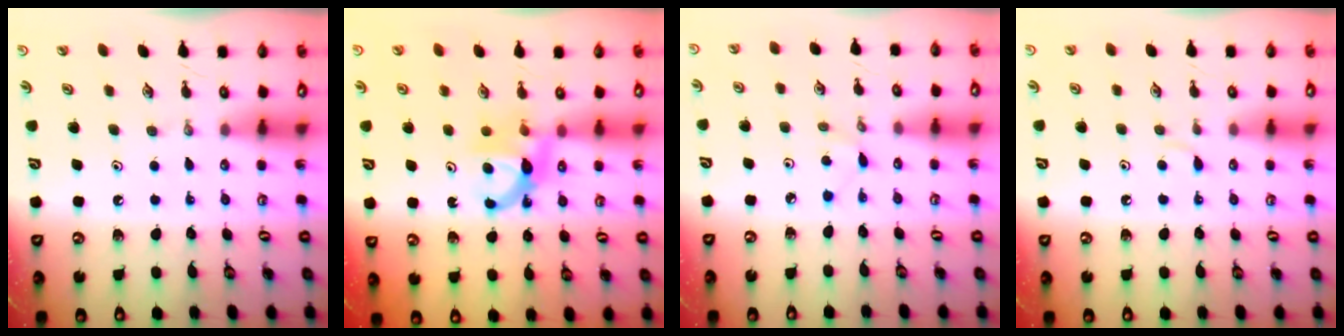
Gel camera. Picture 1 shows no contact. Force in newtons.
{"total": 7.3, "press": 7.3, "slide": 0.3}
{"total": 2.0, "press": 2.0, "slide": 0.3}
{"total": 3.1, "press": 3.1, "slide": 0.4}